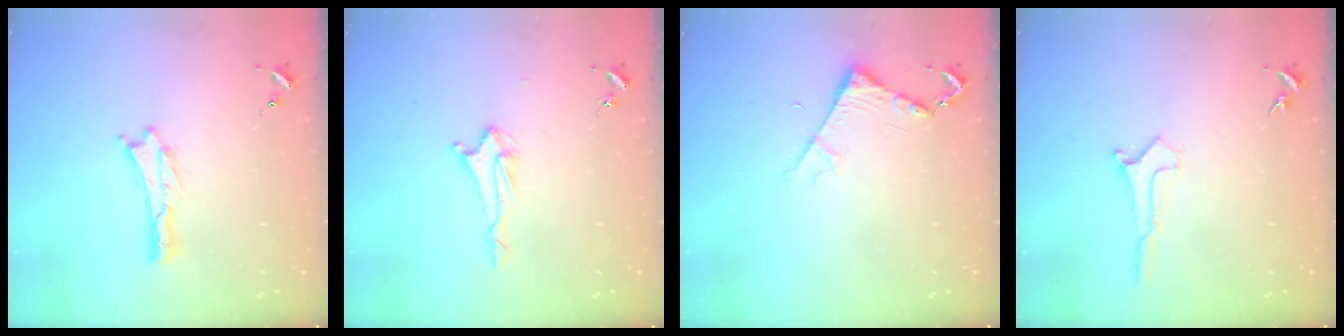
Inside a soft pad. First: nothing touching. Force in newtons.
{"total": 2.1, "press": 2.0, "slide": 0.4}
{"total": 4.4, "press": 4.4, "slide": 0.5}
{"total": 0.0}